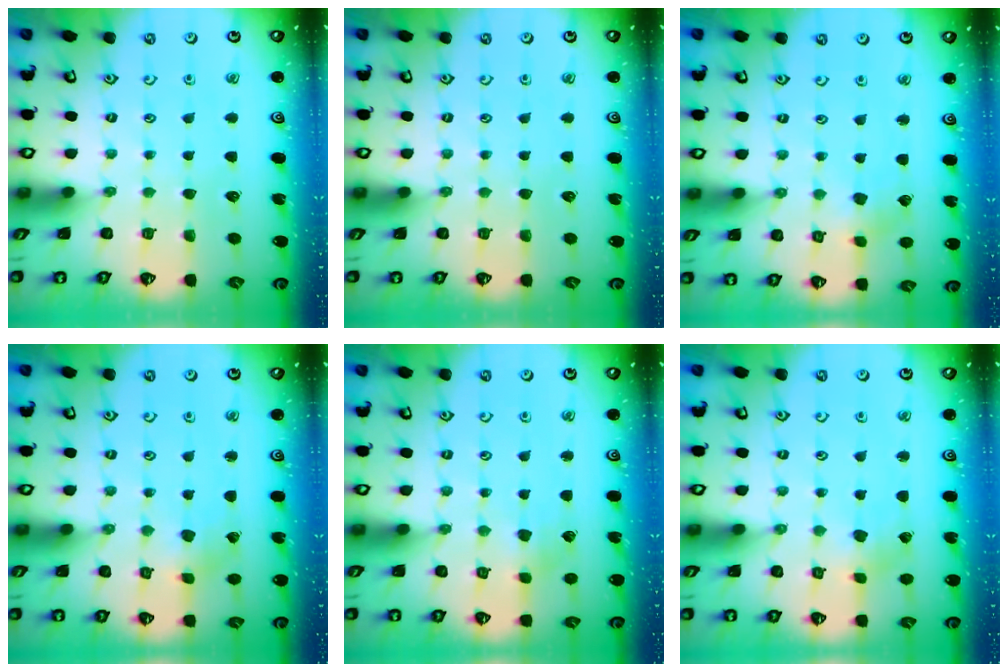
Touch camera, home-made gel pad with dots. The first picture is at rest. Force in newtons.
{"total": 0.0}
{"total": 2.2, "press": 2.2, "slide": 0.2}
{"total": 1.1, "press": 1.0, "slide": 0.1}
{"total": 2.6, "press": 2.6, "slide": 0.5}
{"total": 2.2, "press": 2.2, "slide": 0.4}